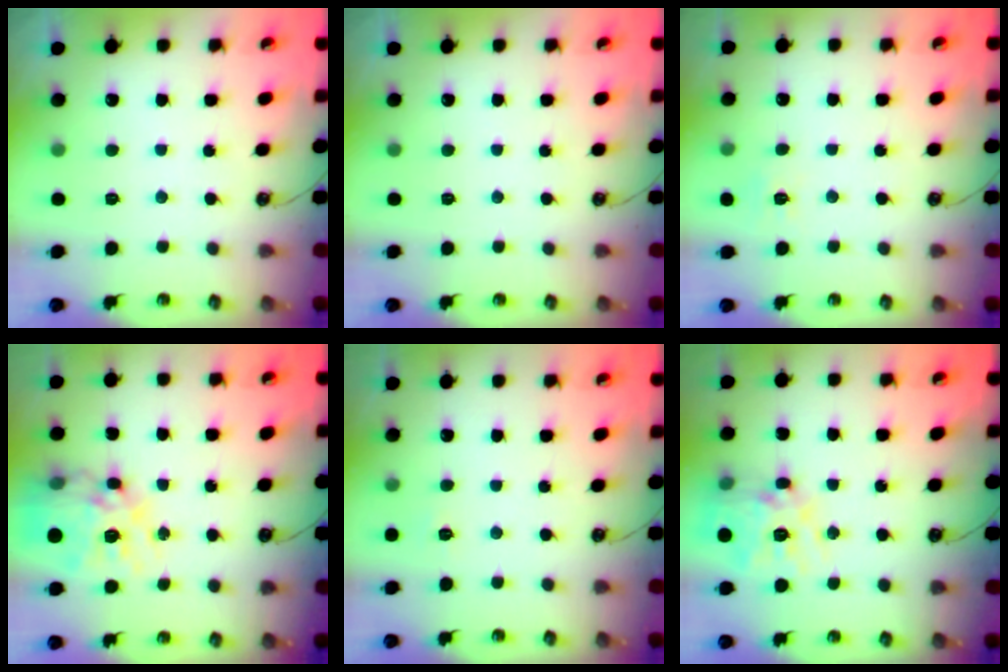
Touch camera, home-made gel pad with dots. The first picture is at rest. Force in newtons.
{"total": 0.0}
{"total": 6.8, "press": 6.7, "slide": 0.7}
{"total": 20.0, "press": 19.9, "slide": 1.8}
{"total": 2.7, "press": 2.7, "slide": 0.4}
{"total": 16.2, "press": 16.2, "slide": 1.3}